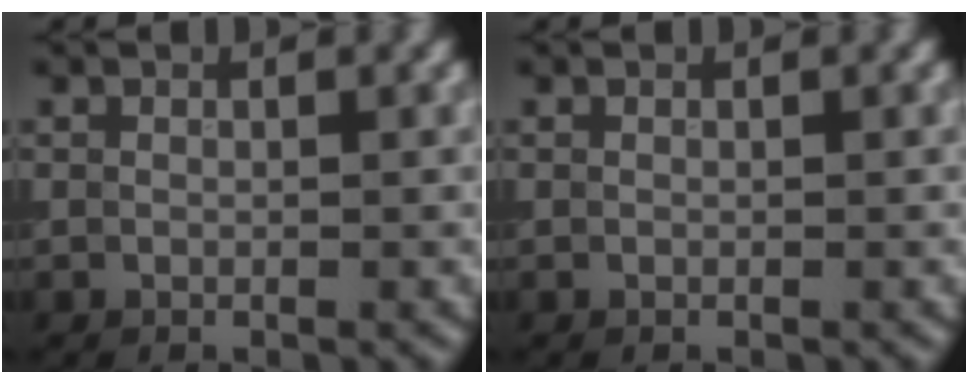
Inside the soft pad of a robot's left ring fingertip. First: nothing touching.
{"total": 0.0}